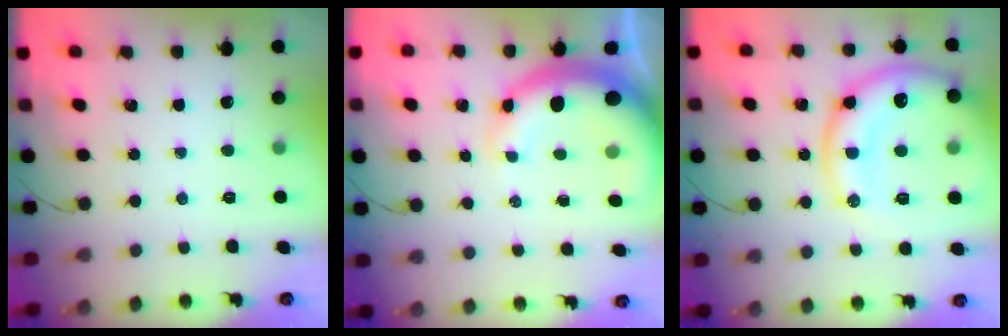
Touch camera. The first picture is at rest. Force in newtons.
{"total": 8.7, "press": 8.4, "slide": 2.2}
{"total": 19.9, "press": 19.7, "slide": 2.6}